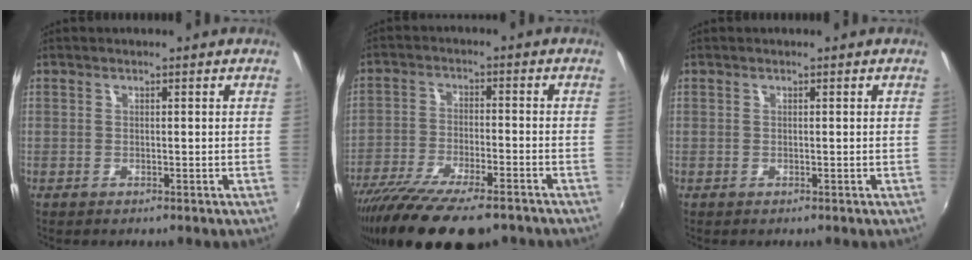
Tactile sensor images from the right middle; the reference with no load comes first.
{"total": 18.0, "force": [-13.8, 4.7, 10.6], "torque": [-0.213, -0.052, -0.228]}
{"total": 0.0}